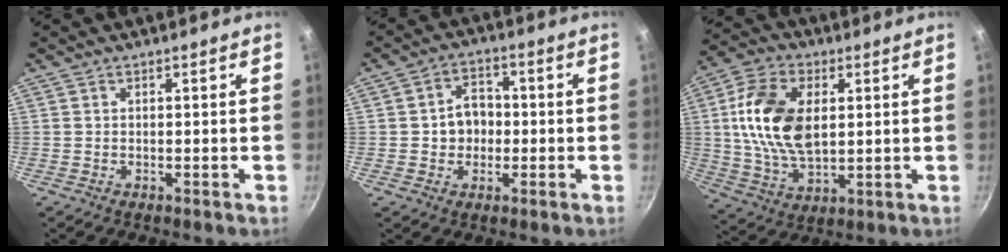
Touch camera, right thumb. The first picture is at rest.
{"total": 6.5, "force": [-0.5, 5.3, 3.6], "torque": [-0.021, 0.012, -0.010]}
{"total": 16.2, "force": [2.6, 9.8, 12.6], "torque": [-0.224, -0.006, 0.049]}